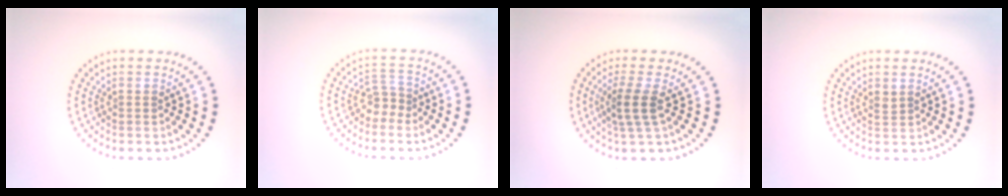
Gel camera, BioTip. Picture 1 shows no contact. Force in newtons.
{"total": 1.8, "press": 1.3, "slide": 1.3}
{"total": 2.7, "press": 2.1, "slide": 1.7}
{"total": 0.6, "press": 0.5, "slide": 0.3}